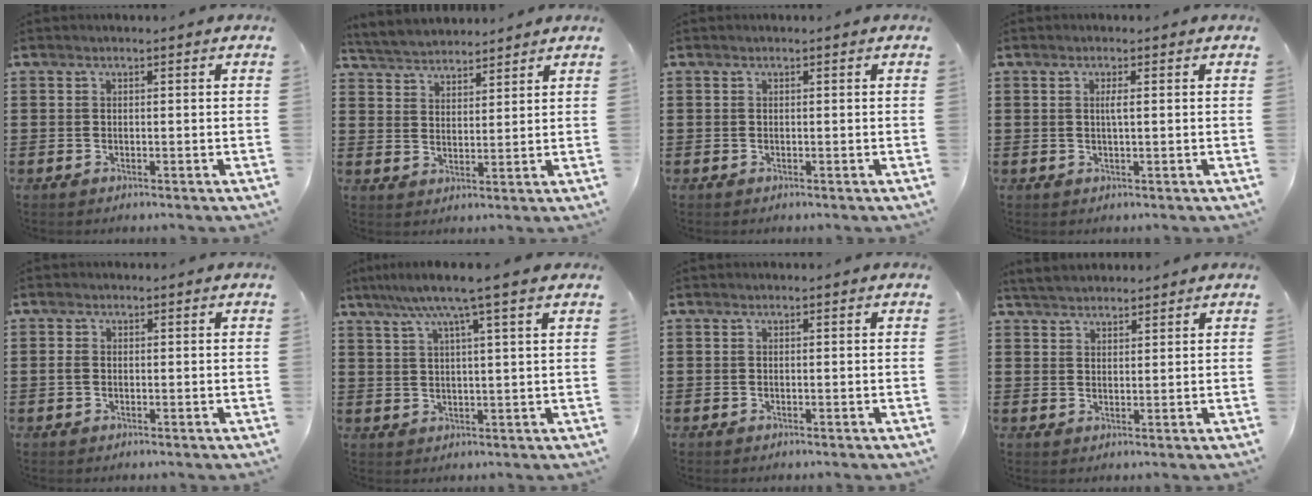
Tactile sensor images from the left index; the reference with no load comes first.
{"total": 4.1, "force": [4.0, 0.8, 0.0], "torque": [-0.018, -0.012, 0.073]}
{"total": 0.0}
{"total": 1.5, "force": [0.2, 0.1, 1.5], "torque": [-0.030, -0.001, 0.003]}
{"total": 1.4, "force": [-0.1, 0.9, 1.0], "torque": [-0.022, 0.004, -0.002]}
{"total": 6.8, "force": [4.7, -0.3, 4.9], "torque": [-0.109, -0.006, 0.077]}
{"total": 0.0}
{"total": 3.0, "force": [2.9, 0.6, 0.4], "torque": [-0.016, -0.002, 0.056]}